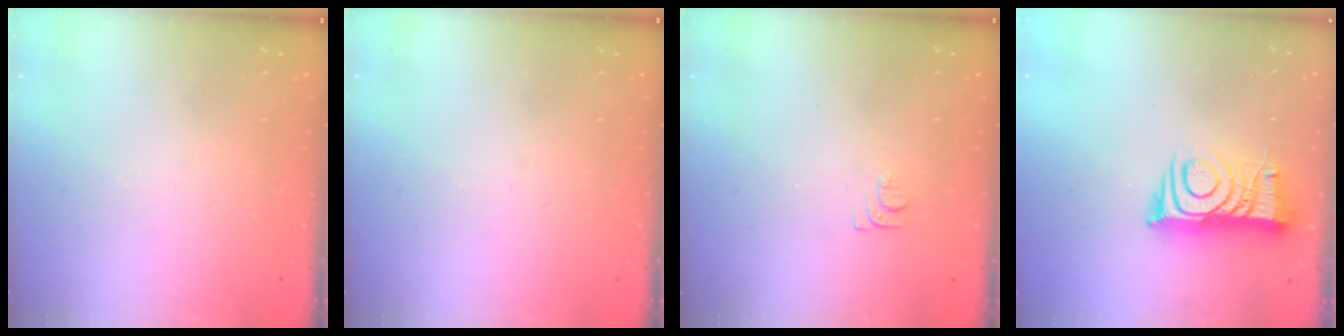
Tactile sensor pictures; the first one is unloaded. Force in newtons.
{"total": 0.0}
{"total": 6.6, "press": 6.6, "slide": 0.7}
{"total": 9.9, "press": 9.9, "slide": 1.0}